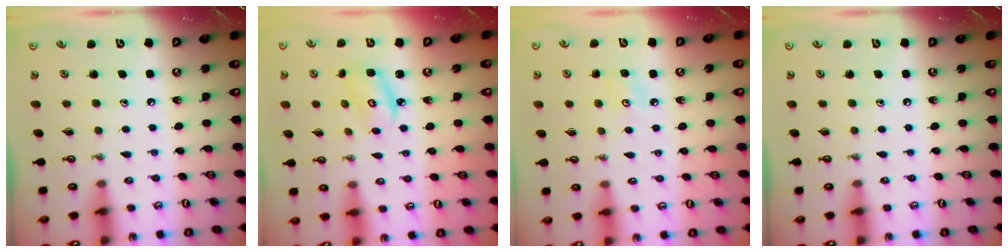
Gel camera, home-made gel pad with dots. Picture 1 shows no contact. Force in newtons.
{"total": 3.8, "press": 3.8, "slide": 0.2}
{"total": 3.9, "press": 3.8, "slide": 0.6}
{"total": 0.0}